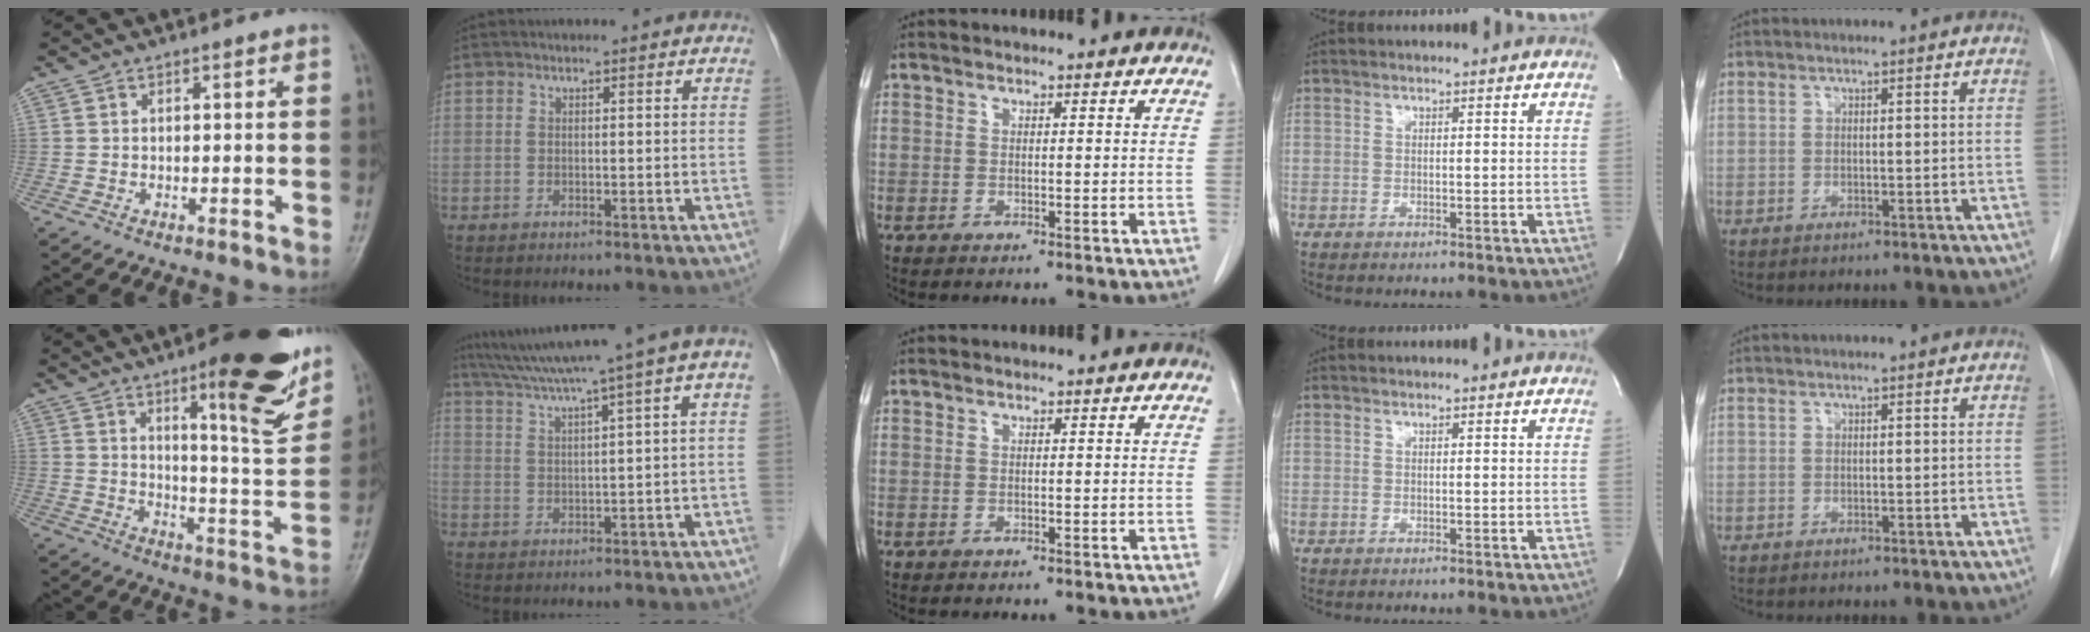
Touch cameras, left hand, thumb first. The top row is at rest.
{"thumb": {"total": 19.1, "force": [10.6, 4.7, 15.2], "torque": [-0.161, -0.055, 0.150]}, "index": {"total": 11.7, "force": [7.7, -1.3, 8.6], "torque": [-0.143, 0.028, 0.112]}}